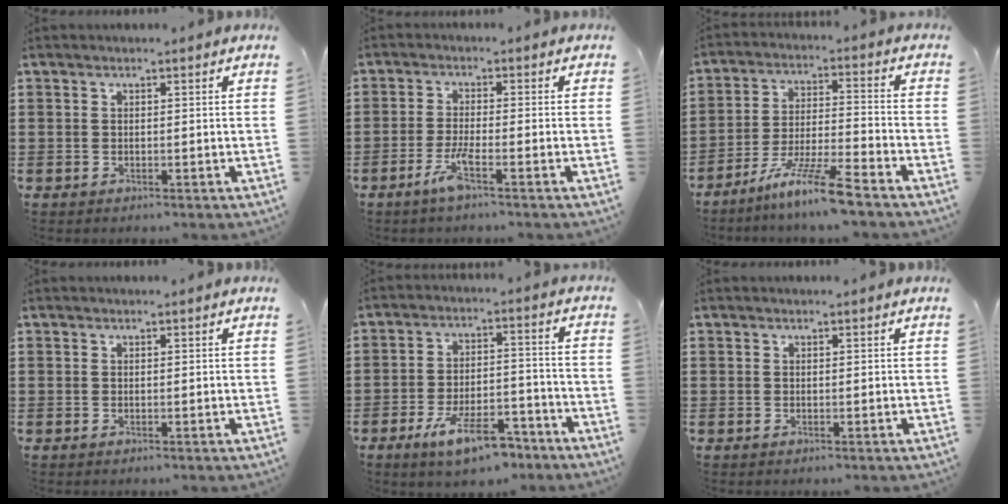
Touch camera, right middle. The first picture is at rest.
{"total": 4.0, "force": [-2.3, 0.2, 3.3], "torque": [-0.068, -0.007, -0.045]}
{"total": 9.4, "force": [-7.4, -0.1, 5.8], "torque": [-0.115, -0.007, -0.142]}
{"total": 0.0}
{"total": 9.0, "force": [-6.4, 2.6, 5.8], "torque": [-0.112, 0.006, -0.119]}
{"total": 0.0}